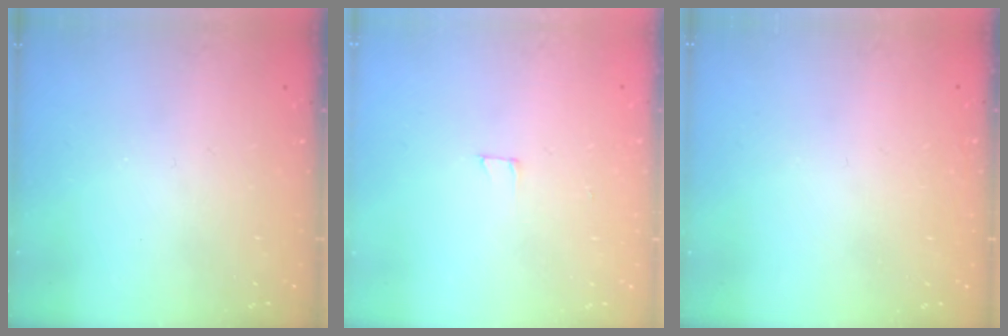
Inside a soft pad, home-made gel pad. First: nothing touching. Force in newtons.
{"total": 2.5, "press": 2.5, "slide": 0.2}
{"total": 1.6, "press": 1.6, "slide": 0.1}